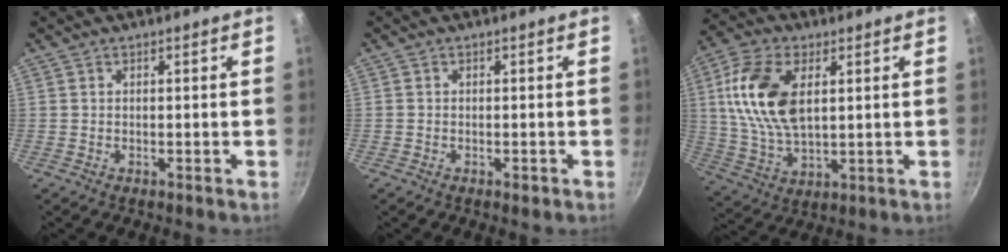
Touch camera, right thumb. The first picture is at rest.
{"total": 1.4, "force": [-0.6, 0.8, 0.9], "torque": [-0.013, 0.001, -0.009]}
{"total": 15.3, "force": [3.6, 8.6, 12.2], "torque": [-0.230, -0.006, 0.071]}